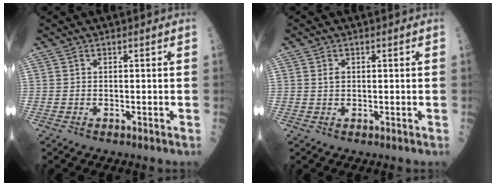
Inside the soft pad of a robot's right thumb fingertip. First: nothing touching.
{"total": 1.3, "force": [0.4, 0.9, 0.8], "torque": [-0.010, -0.001, 0.009]}